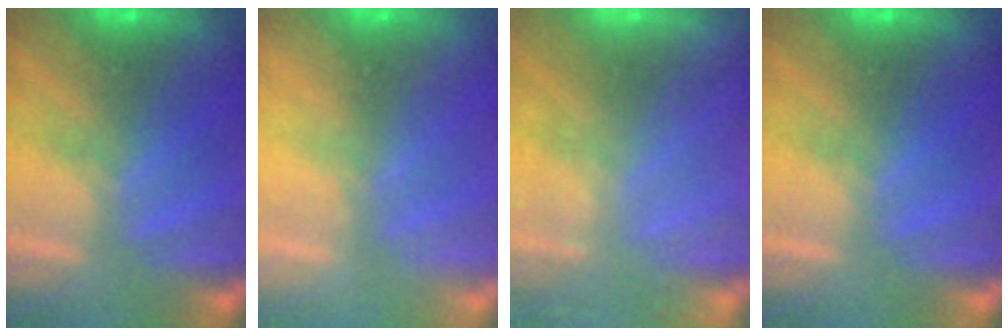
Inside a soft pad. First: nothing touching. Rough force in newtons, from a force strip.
{"total": 2.1}
{"total": 2.4}
{"total": 0.0}